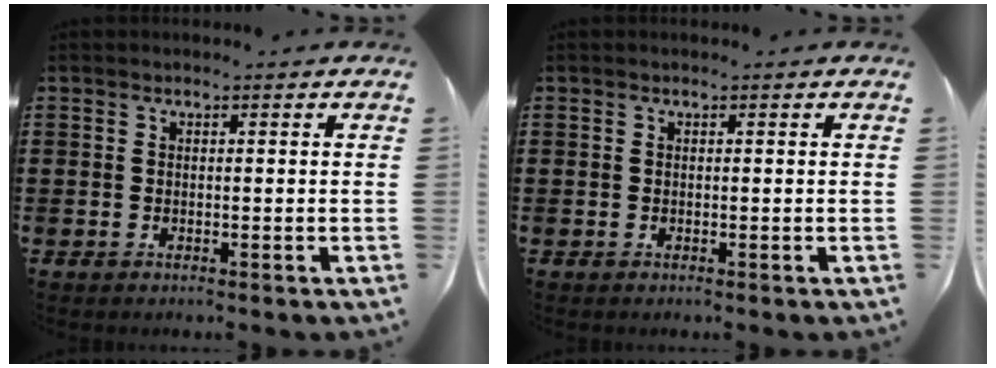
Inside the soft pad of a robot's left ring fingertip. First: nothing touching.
{"total": 0.0}